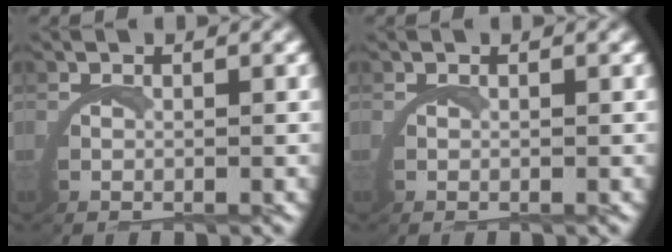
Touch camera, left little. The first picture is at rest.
{"total": 0.0}